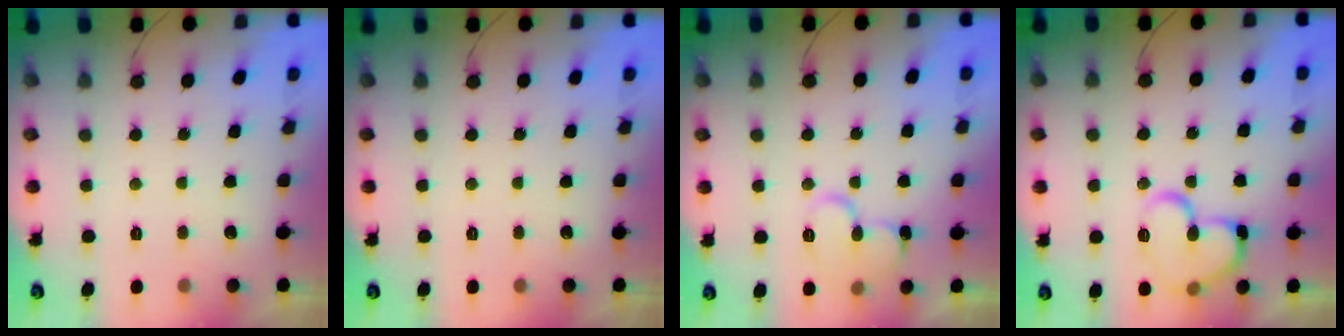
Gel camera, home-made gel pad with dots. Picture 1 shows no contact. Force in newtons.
{"total": 0.0}
{"total": 10.7, "press": 10.7, "slide": 1.1}
{"total": 14.1, "press": 14.0, "slide": 1.7}